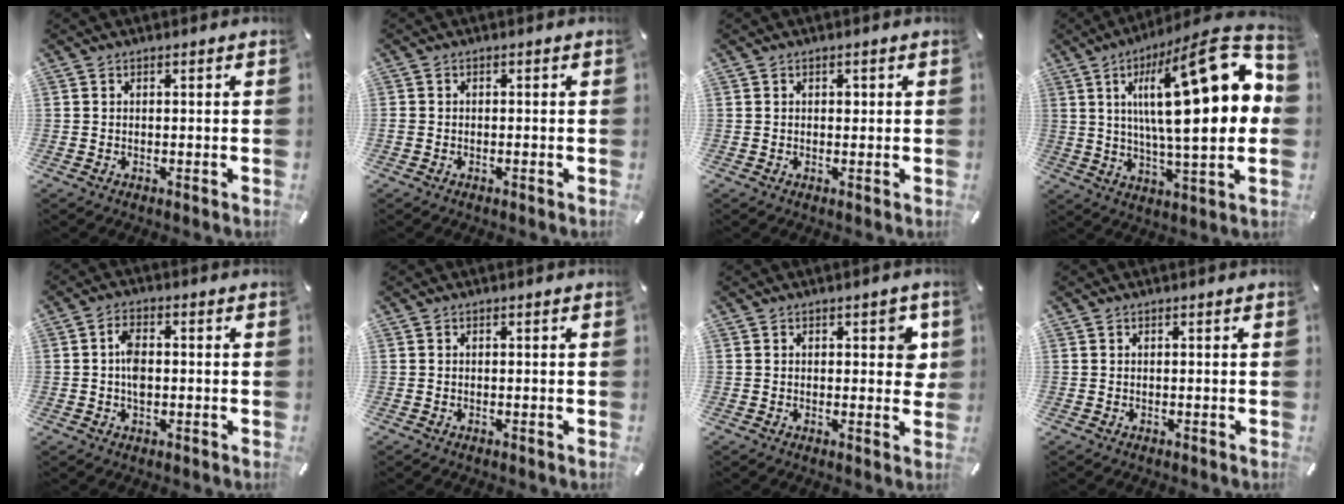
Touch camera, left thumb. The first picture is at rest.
{"total": 0.8, "force": [-0.5, 0.5, 0.4], "torque": [-0.007, 0.001, -0.012]}
{"total": 1.1, "force": [0.2, 0.9, 0.6], "torque": [-0.005, 0.000, 0.000]}
{"total": 26.1, "force": [6.8, 7.5, 24.0], "torque": [-0.377, -0.052, 0.100]}
{"total": 4.7, "force": [-0.2, 2.8, 3.8], "torque": [-0.072, 0.002, -0.007]}
{"total": 0.0}
{"total": 4.6, "force": [1.2, 2.5, 3.7], "torque": [-0.034, -0.007, 0.011]}
{"total": 0.0}